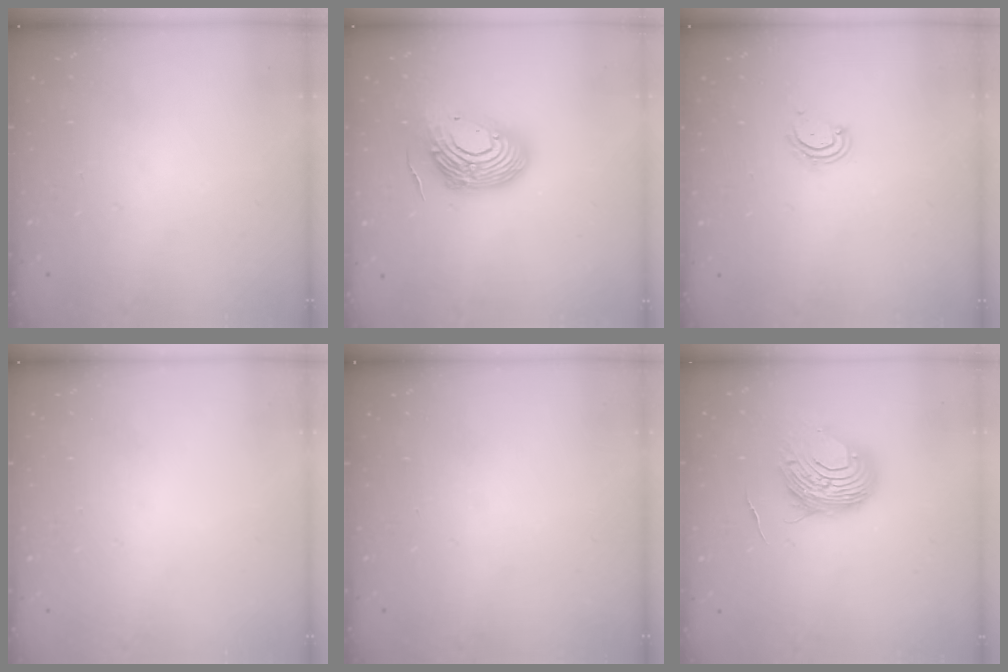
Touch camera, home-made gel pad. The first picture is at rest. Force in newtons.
{"total": 15.1, "press": 15.0, "slide": 1.9}
{"total": 4.4, "press": 4.3, "slide": 0.3}
{"total": 0.0}
{"total": 0.0}
{"total": 9.5, "press": 9.5, "slide": 1.0}